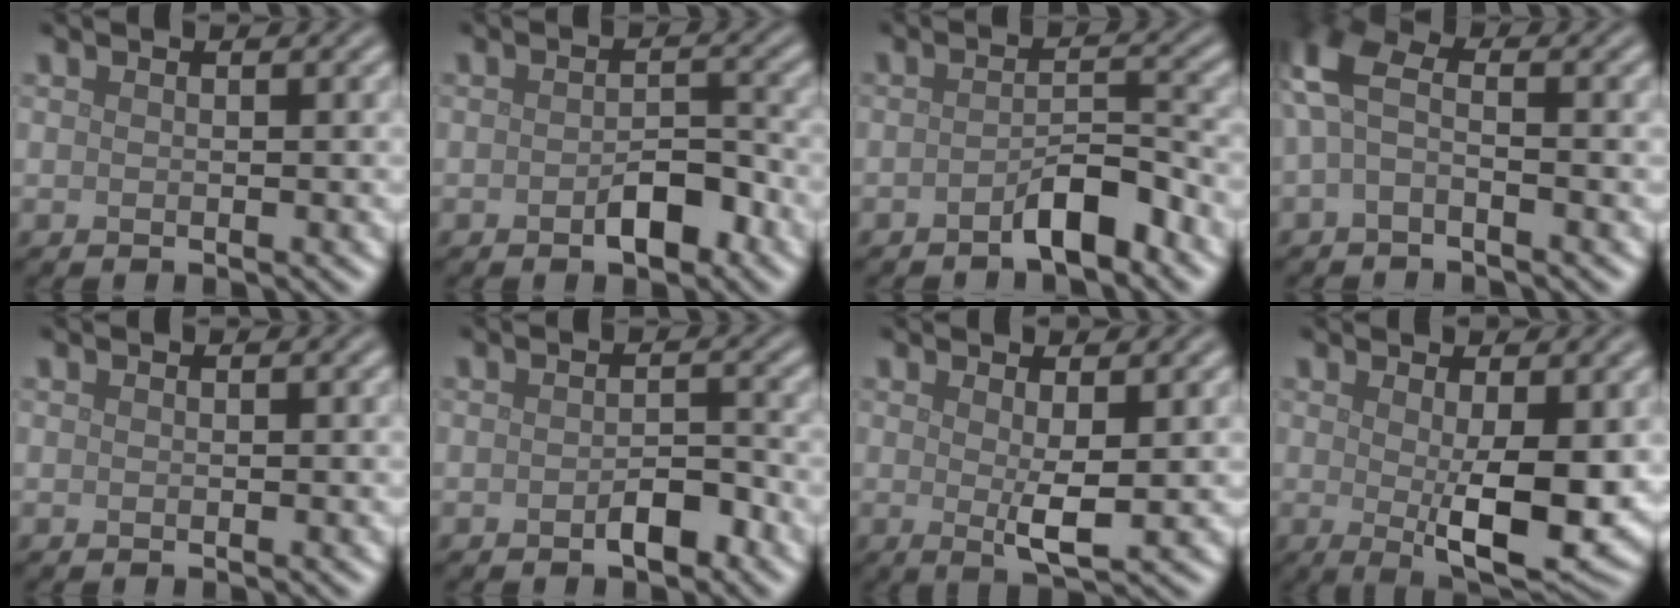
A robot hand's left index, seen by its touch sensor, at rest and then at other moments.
{"total": 3.0, "force": [-1.5, 1.4, 2.1], "torque": [-0.029, 0.005, -0.024]}
{"total": 3.3, "force": [-2.3, 0.9, 2.2], "torque": [-0.034, 0.012, -0.041]}
{"total": 4.2, "force": [0.0, 2.0, 3.6], "torque": [-0.085, 0.014, -0.013]}
{"total": 0.0}
{"total": 2.2, "force": [-1.3, 0.9, 1.5], "torque": [-0.021, 0.003, -0.021]}
{"total": 2.5, "force": [0.4, 0.4, 2.5], "torque": [-0.045, -0.011, 0.010]}
{"total": 6.4, "force": [-0.1, 1.6, 6.2], "torque": [-0.094, -0.018, 0.006]}